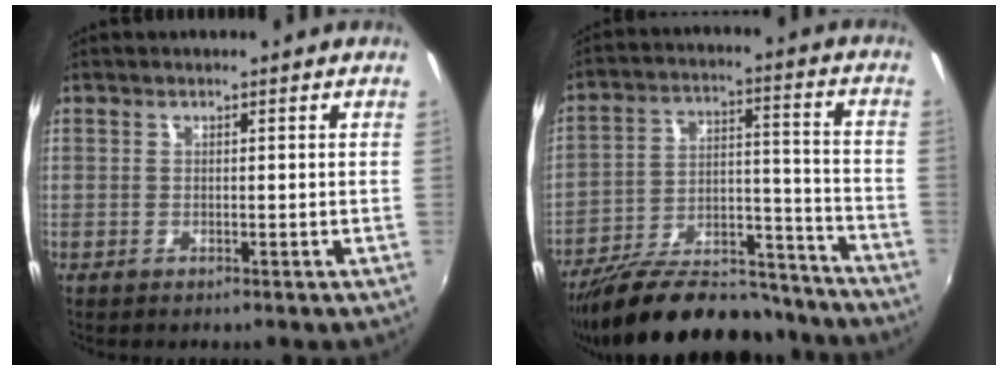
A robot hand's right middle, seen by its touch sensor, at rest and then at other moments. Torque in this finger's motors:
{"motor_torque": [1.09, -1.04, 0.69, 0.21]}